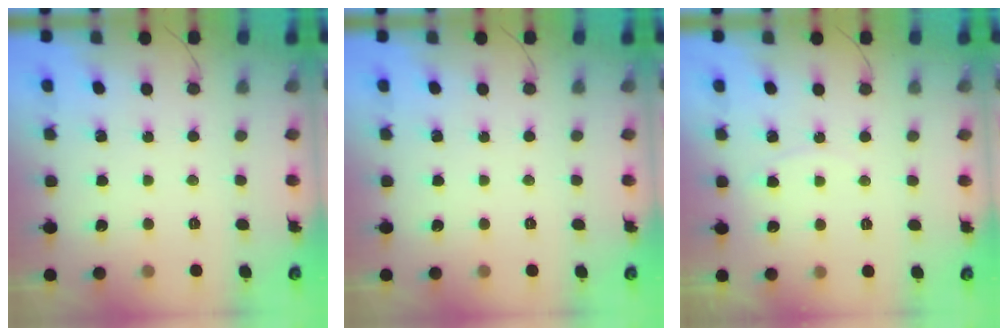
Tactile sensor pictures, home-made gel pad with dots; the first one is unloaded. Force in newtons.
{"total": 0.0}
{"total": 2.7, "press": 2.7, "slide": 0.3}